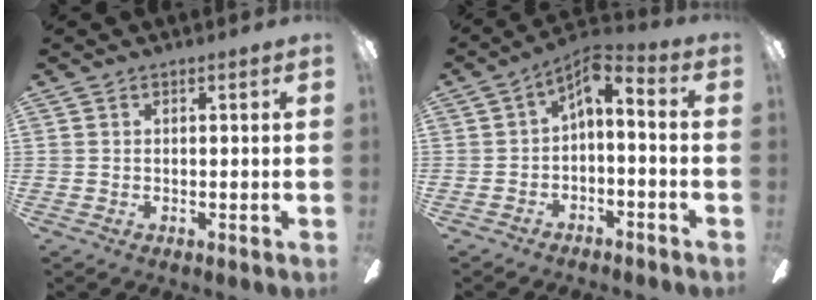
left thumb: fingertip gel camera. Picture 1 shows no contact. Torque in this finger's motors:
{"motor_torque": [-0.57, 1.14, 0.15, 0.17, -0.15]}